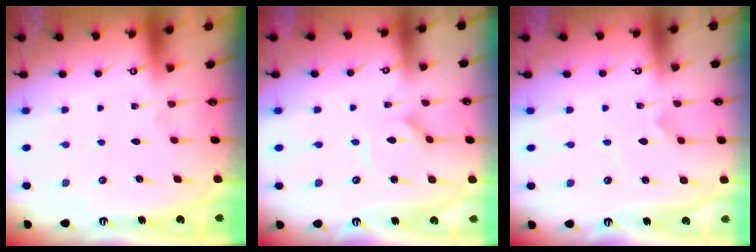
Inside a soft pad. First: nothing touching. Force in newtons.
{"total": 1.8, "press": 1.8, "slide": 0.3}
{"total": 1.7, "press": 1.6, "slide": 0.5}